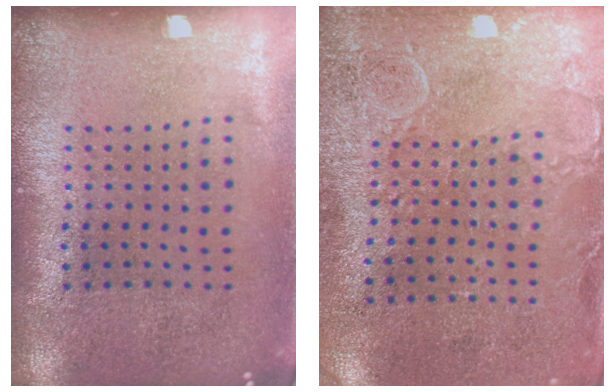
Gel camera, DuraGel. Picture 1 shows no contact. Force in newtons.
{"total": 3.0, "press": 2.2, "slide": 2.0}